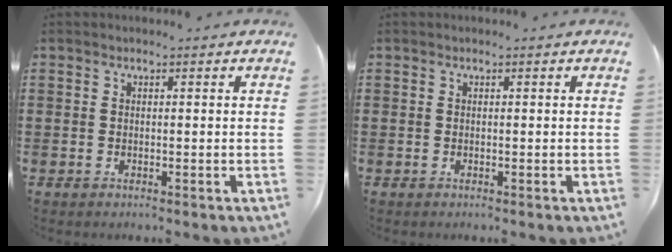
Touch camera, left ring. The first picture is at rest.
{"total": 0.0}